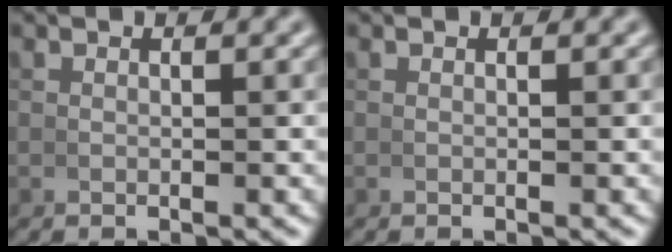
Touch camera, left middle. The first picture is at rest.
{"total": 0.0}